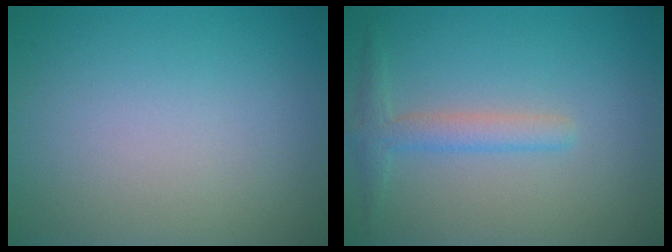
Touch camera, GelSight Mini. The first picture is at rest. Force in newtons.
{"total": 2.2, "press": 2.2, "slide": 0.1}